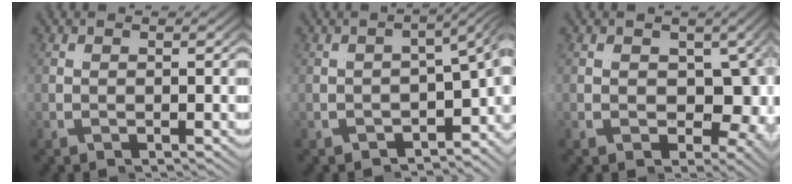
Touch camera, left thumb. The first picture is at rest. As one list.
[{"total": 6.3, "force": [-1.9, 3.0, 5.1], "torque": [-0.059, -0.003, -0.015]}, {"total": 11.7, "force": [0.2, 8.4, 8.1], "torque": [-0.091, -0.009, 0.009]}]